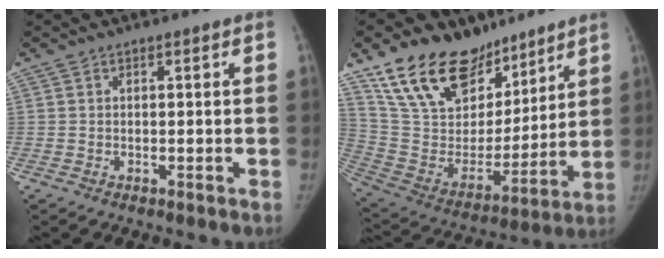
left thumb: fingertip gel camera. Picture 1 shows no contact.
{"total": 23.5, "force": [17.0, 12.8, 9.8], "torque": [-0.134, -0.076, 0.306]}